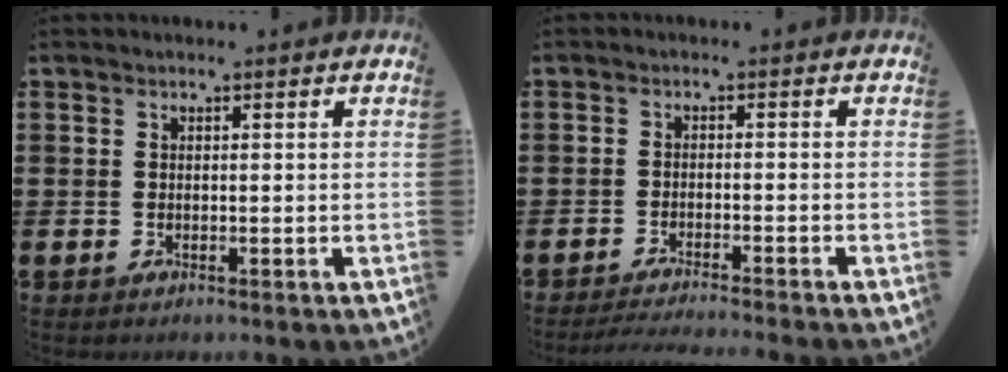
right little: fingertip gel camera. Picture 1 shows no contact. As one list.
[{"total": 1.8, "force": [-1.7, -0.3, 0.6], "torque": [-0.008, 0.003, -0.035]}]